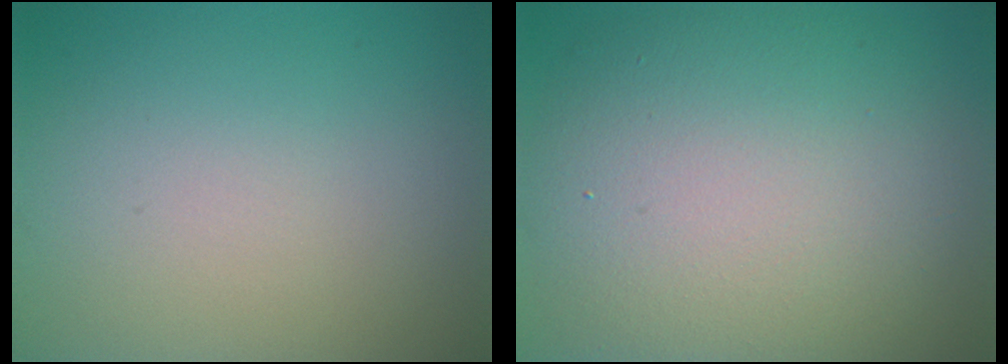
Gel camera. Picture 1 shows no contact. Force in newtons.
{"total": 12.2, "press": 12.2, "slide": 0.6}